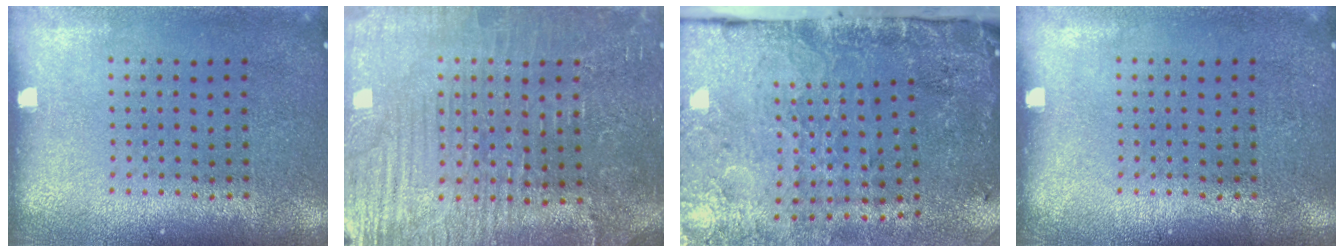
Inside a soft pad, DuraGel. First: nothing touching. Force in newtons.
{"total": 4.4, "press": 4.2, "slide": 1.2}
{"total": 5.0, "press": 3.7, "slide": 3.4}
{"total": 0.0}